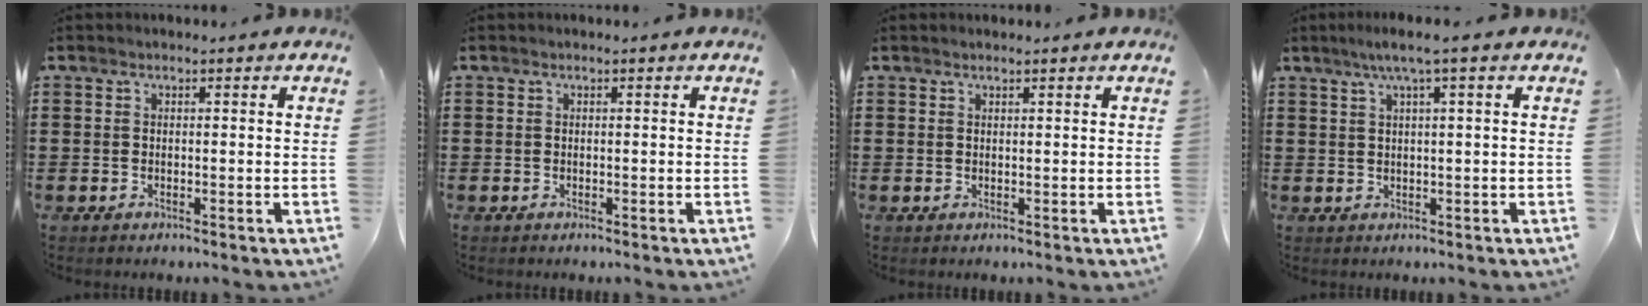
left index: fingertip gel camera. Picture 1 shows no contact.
{"total": 0.0}
{"total": 0.5, "force": [0.5, 0.0, 0.2], "torque": [-0.005, 0.000, 0.010]}
{"total": 3.0, "force": [1.4, -0.3, 2.7], "torque": [-0.052, -0.001, 0.022]}